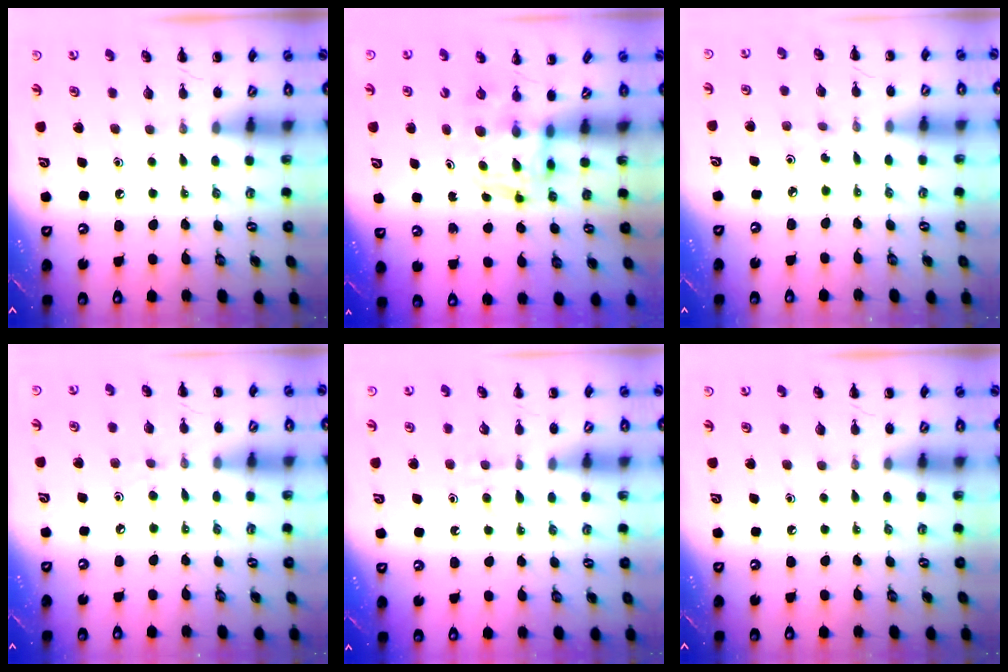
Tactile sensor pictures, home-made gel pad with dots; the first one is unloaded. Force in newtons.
{"total": 3.7, "press": 3.7, "slide": 0.6}
{"total": 0.6, "press": 0.6, "slide": 0.2}
{"total": 3.6, "press": 3.4, "slide": 1.3}
{"total": 3.3, "press": 3.0, "slide": 1.2}
{"total": 0.0}